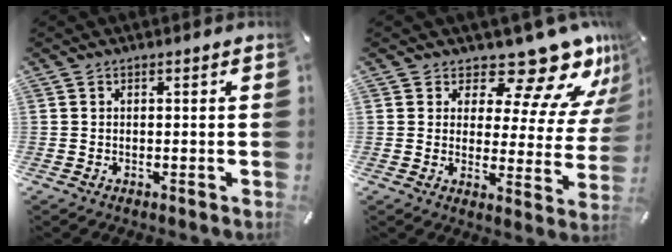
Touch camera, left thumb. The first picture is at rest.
{"total": 14.9, "force": [11.5, 6.1, 7.2], "torque": [-0.094, -0.099, 0.193]}